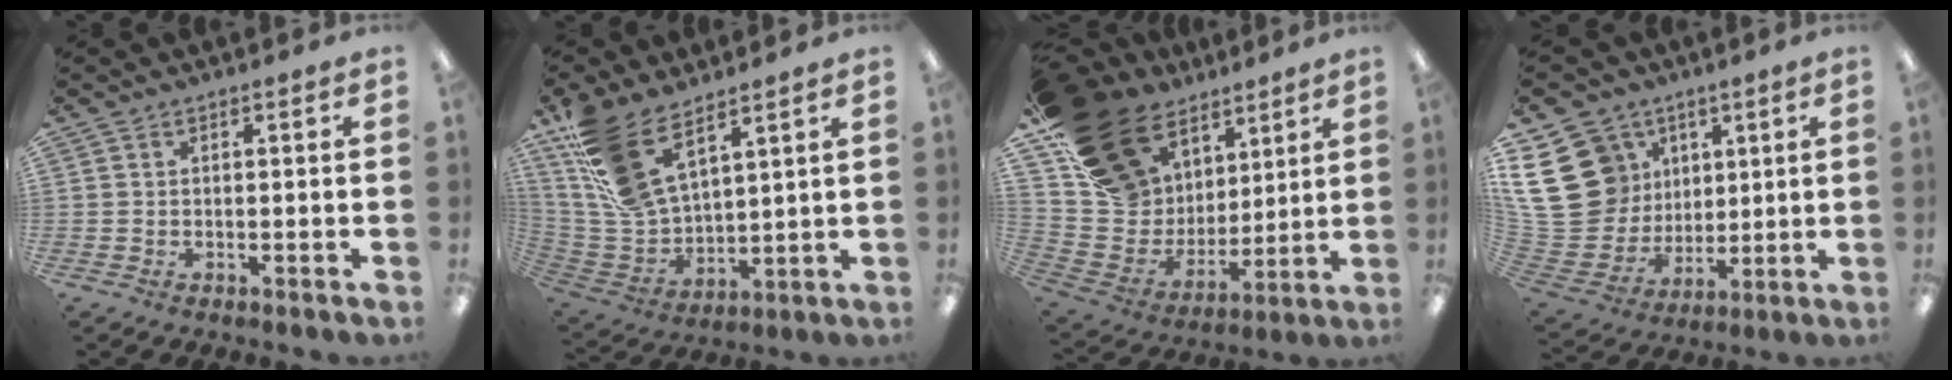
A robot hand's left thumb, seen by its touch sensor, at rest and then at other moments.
{"total": 16.3, "force": [10.6, 7.4, 9.9], "torque": [-0.243, -0.053, 0.198]}
{"total": 22.3, "force": [14.2, 14.5, 9.1], "torque": [-0.171, -0.074, 0.284]}
{"total": 21.5, "force": [6.7, 17.9, 9.9], "torque": [-0.214, -0.028, 0.142]}